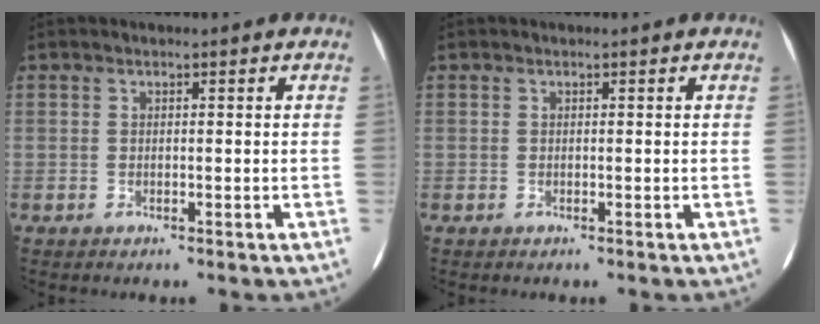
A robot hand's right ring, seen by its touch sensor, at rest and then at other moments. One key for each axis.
{"total": 0.0}